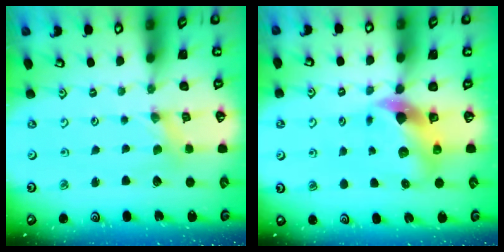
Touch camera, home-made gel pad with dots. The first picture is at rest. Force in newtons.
{"total": 8.4, "press": 8.3, "slide": 1.3}